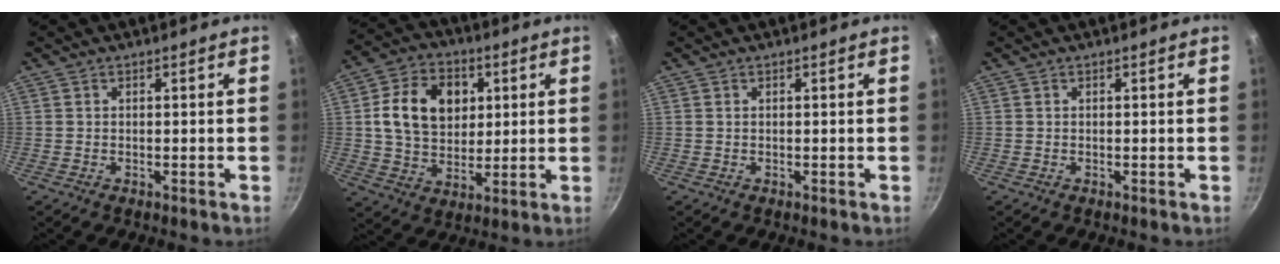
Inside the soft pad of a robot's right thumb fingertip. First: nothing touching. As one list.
[{"total": 14.5, "force": [3.2, 11.0, 9.0], "torque": [-0.130, 0.003, 0.049]}, {"total": 0.0}, {"total": 0.0}]